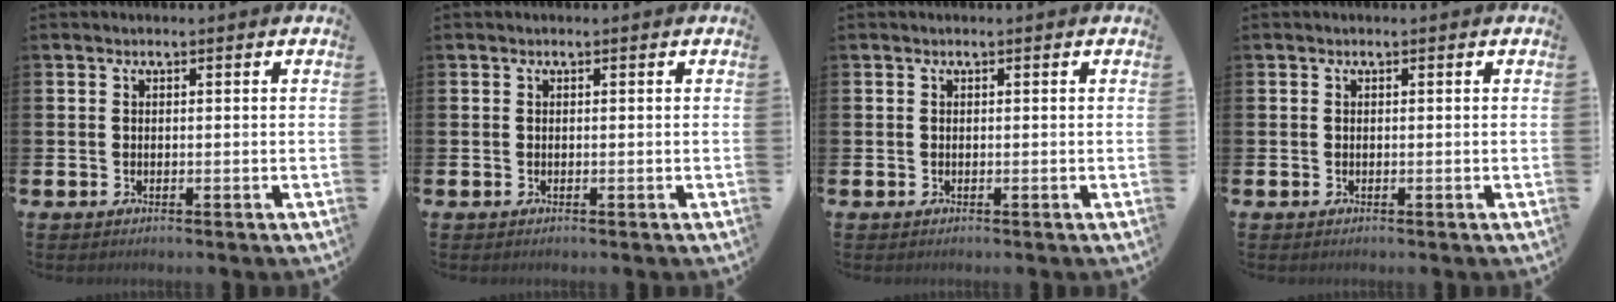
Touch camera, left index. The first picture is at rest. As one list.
[{"total": 0.0}, {"total": 0.0}, {"total": 0.0}]